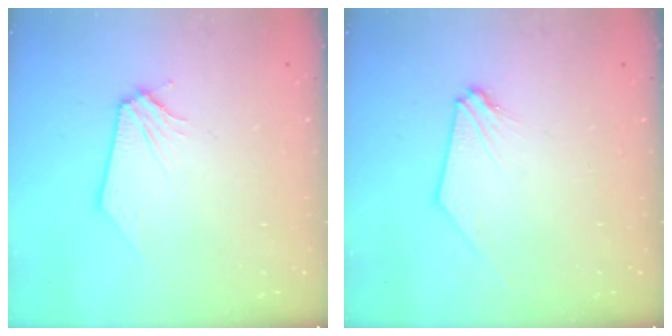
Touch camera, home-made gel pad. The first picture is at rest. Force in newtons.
{"total": 0.0}